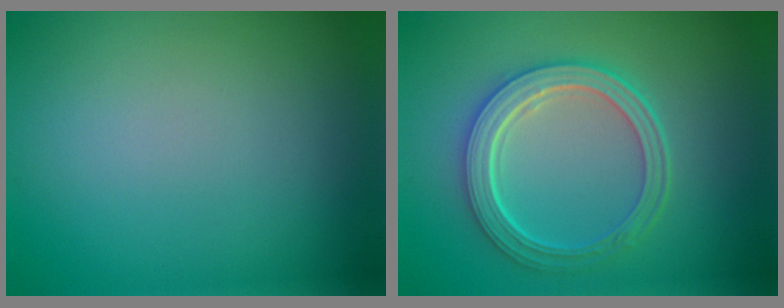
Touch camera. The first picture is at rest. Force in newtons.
{"total": 5.3, "press": 4.1, "slide": 3.4}